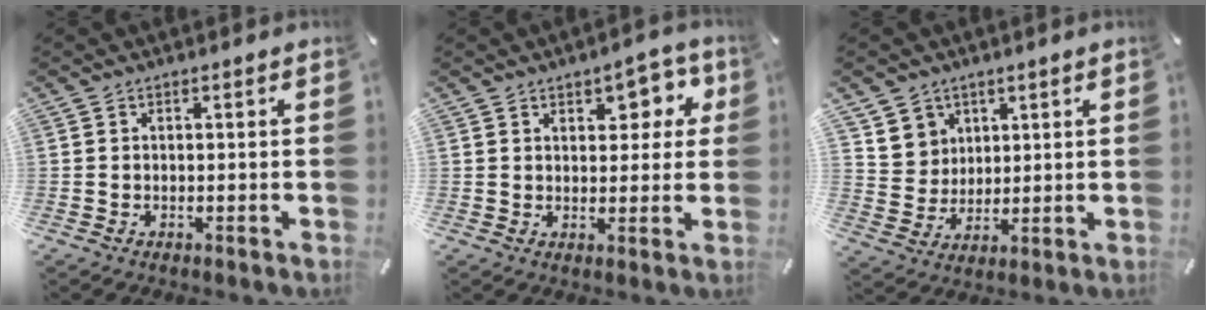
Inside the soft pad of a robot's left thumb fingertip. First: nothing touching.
{"total": 7.2, "force": [3.5, 4.5, 4.4], "torque": [-0.034, -0.015, 0.051]}
{"total": 7.4, "force": [3.9, 6.3, -0.1], "torque": [-0.006, -0.025, 0.074]}